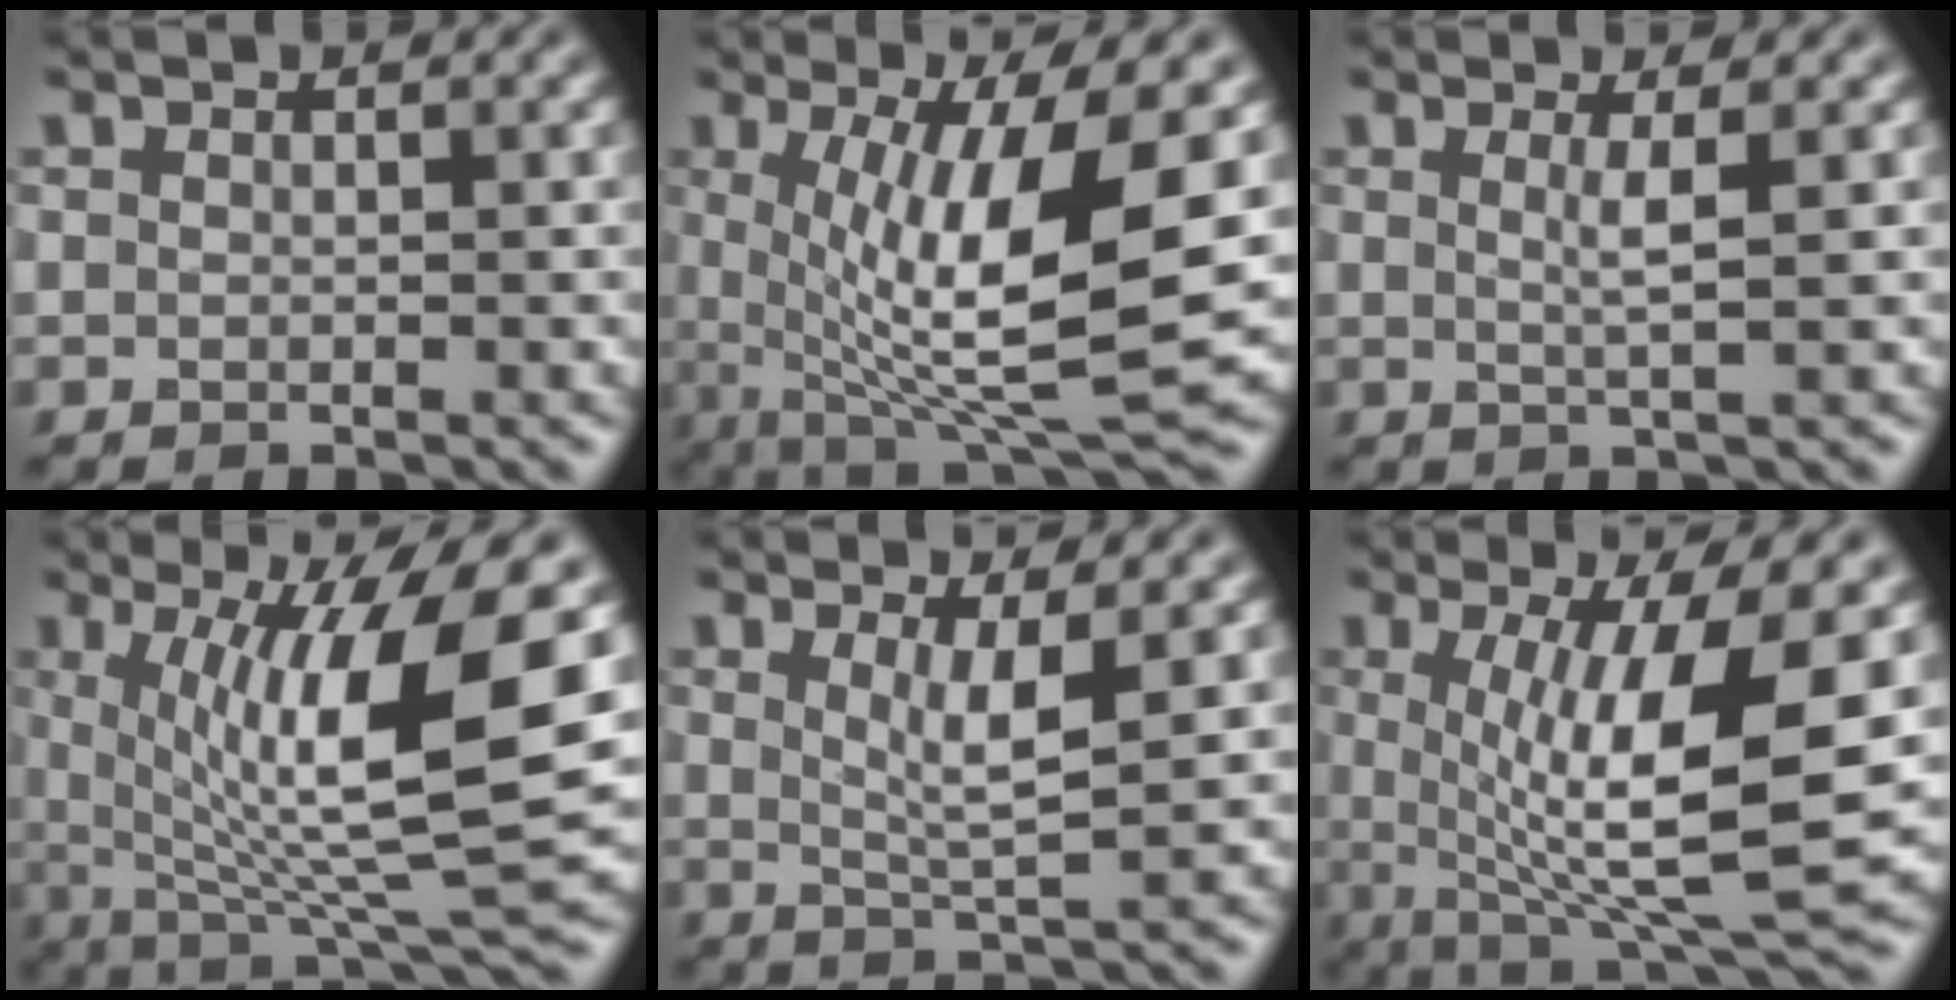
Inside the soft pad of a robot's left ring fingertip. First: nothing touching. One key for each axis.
{"total": 11.5, "fx": 0.5, "fy": 2.8, "fz": 11.2, "tx": -0.185, "ty": -0.015, "tz": 0.015}
{"total": 2.0, "fx": 0.5, "fy": 0.4, "fz": 1.9, "tx": -0.035, "ty": -0.003, "tz": 0.002}
{"total": 12.4, "fx": 1.9, "fy": 2.9, "fz": 11.9, "tx": -0.194, "ty": -0.010, "tz": 0.040}
{"total": 3.6, "fx": 0.9, "fy": 0.7, "fz": 3.4, "tx": -0.060, "ty": -0.009, "tz": 0.019}
{"total": 11.4, "fx": 0.6, "fy": 2.7, "fz": 11.1, "tx": -0.175, "ty": -0.012, "tz": 0.015}